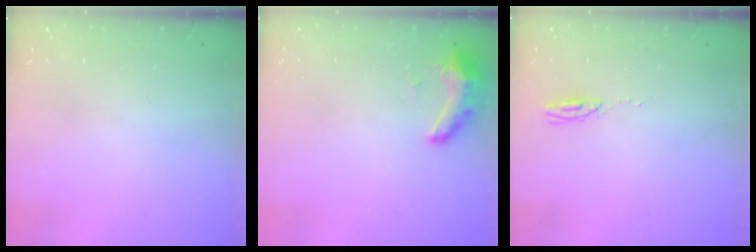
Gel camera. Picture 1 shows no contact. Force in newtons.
{"total": 8.7, "press": 8.4, "slide": 2.3}
{"total": 3.7, "press": 3.4, "slide": 1.5}